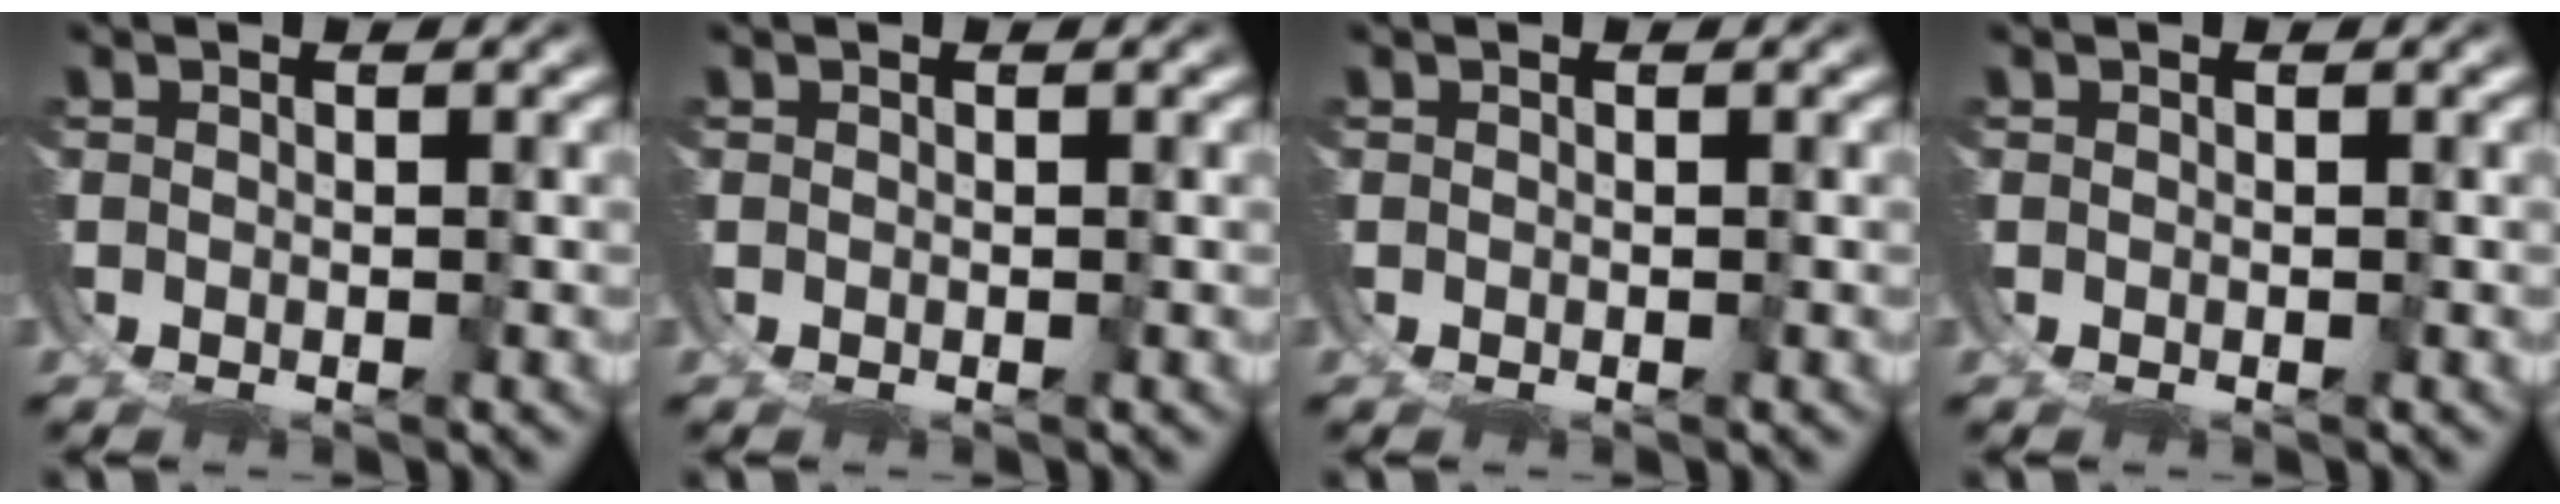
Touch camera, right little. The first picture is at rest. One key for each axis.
{"total": 0.0}
{"total": 0.0}
{"total": 0.0}